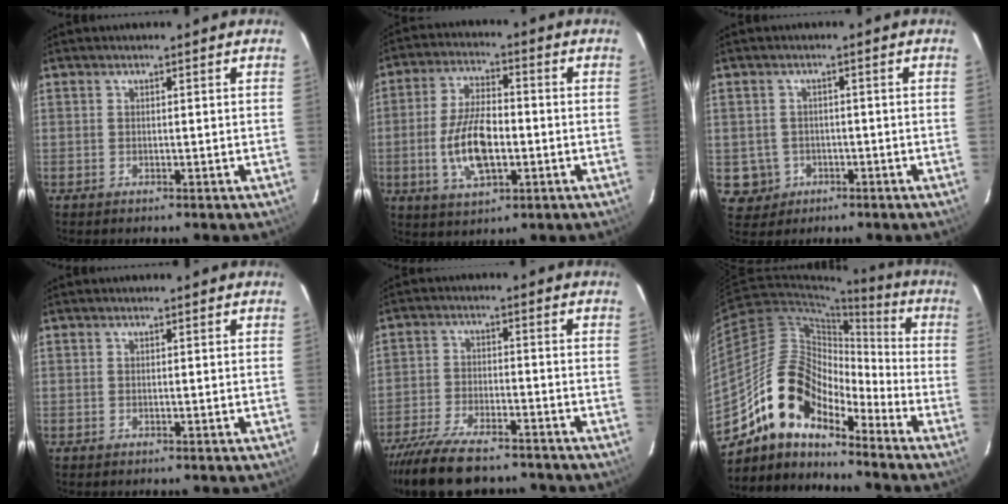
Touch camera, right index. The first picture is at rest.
{"total": 11.9, "force": [-2.5, 5.4, 10.3], "torque": [-0.207, -0.001, -0.041]}
{"total": 4.9, "force": [-1.2, 4.7, 0.4], "torque": [-0.016, 0.016, -0.008]}
{"total": 0.0}
{"total": 15.0, "force": [-12.5, 4.7, 6.8], "torque": [-0.153, -0.020, -0.210]}
{"total": 14.5, "force": [-11.3, 5.8, 6.9], "torque": [-0.116, 0.018, -0.220]}